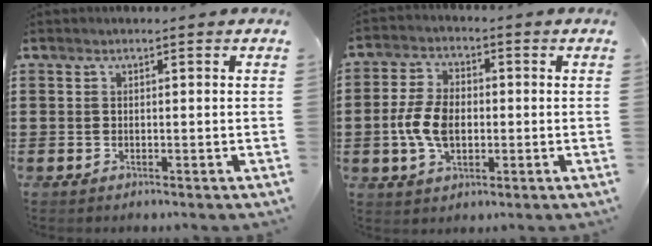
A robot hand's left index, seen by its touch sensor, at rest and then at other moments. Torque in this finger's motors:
{"motor_torque": [1.47, 0.67, 0.59, 0.15]}